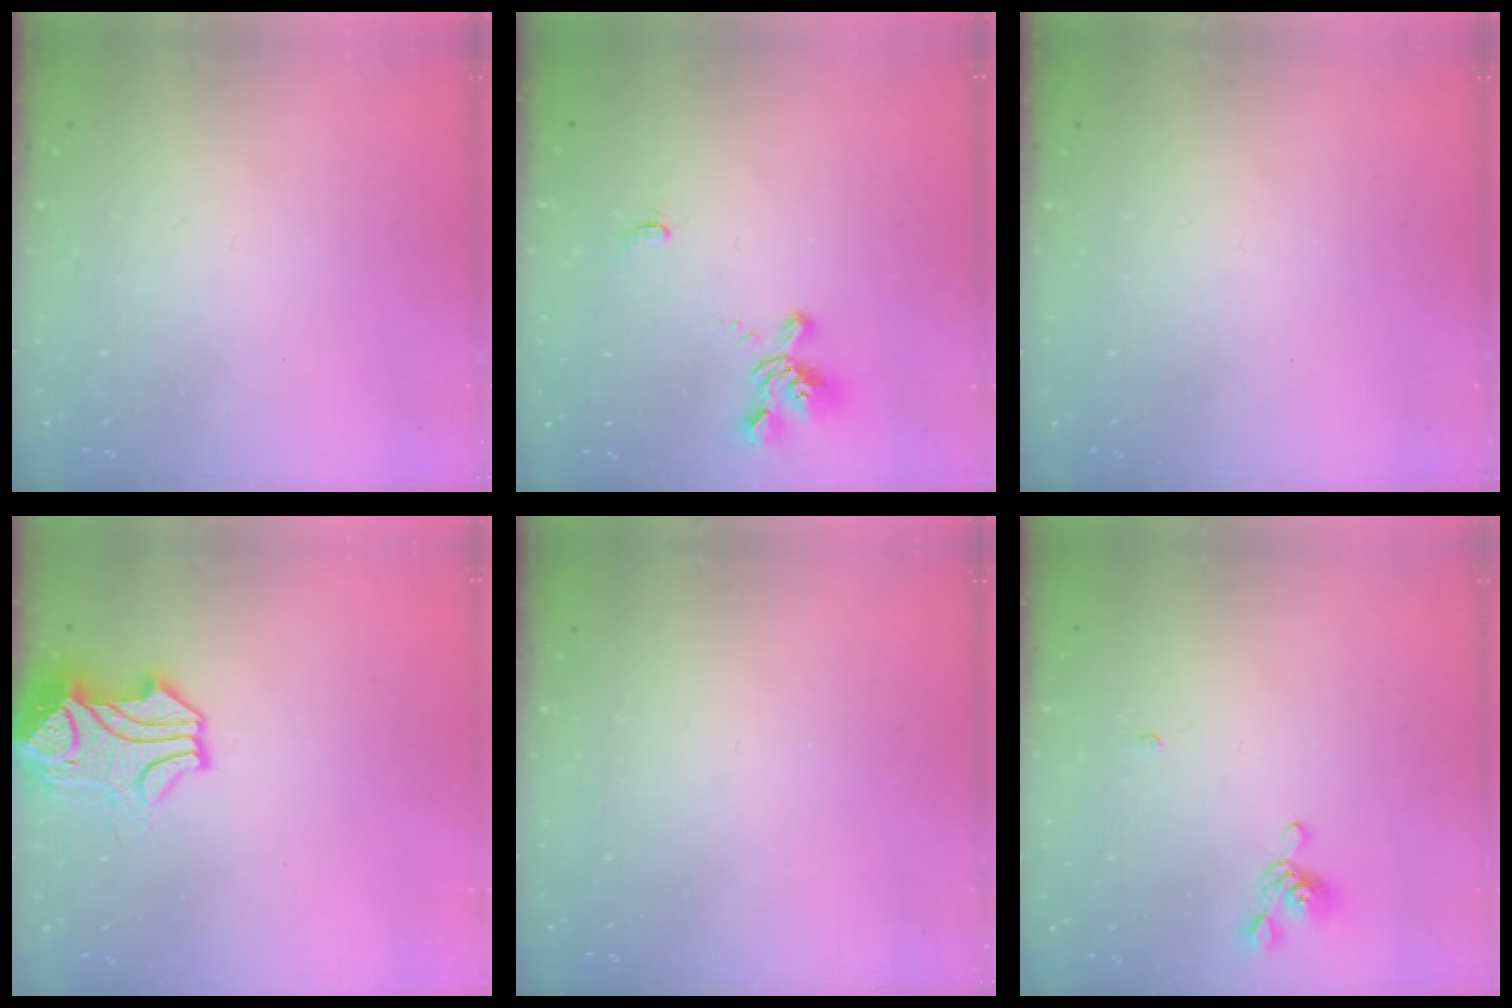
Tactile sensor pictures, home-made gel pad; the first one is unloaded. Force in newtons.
{"total": 1.1, "press": 0.4, "slide": 1.0}
{"total": 0.0}
{"total": 6.3, "press": 6.2, "slide": 0.9}
{"total": 0.0}
{"total": 4.2, "press": 4.1, "slide": 0.4}